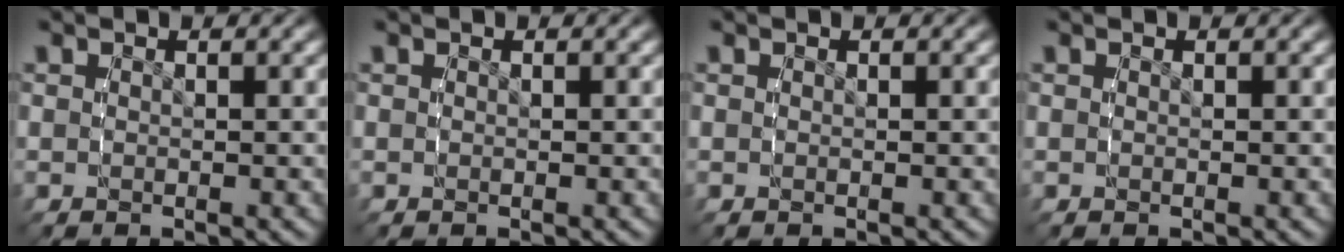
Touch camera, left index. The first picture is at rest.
{"total": 0.0}
{"total": 0.0}
{"total": 0.0}